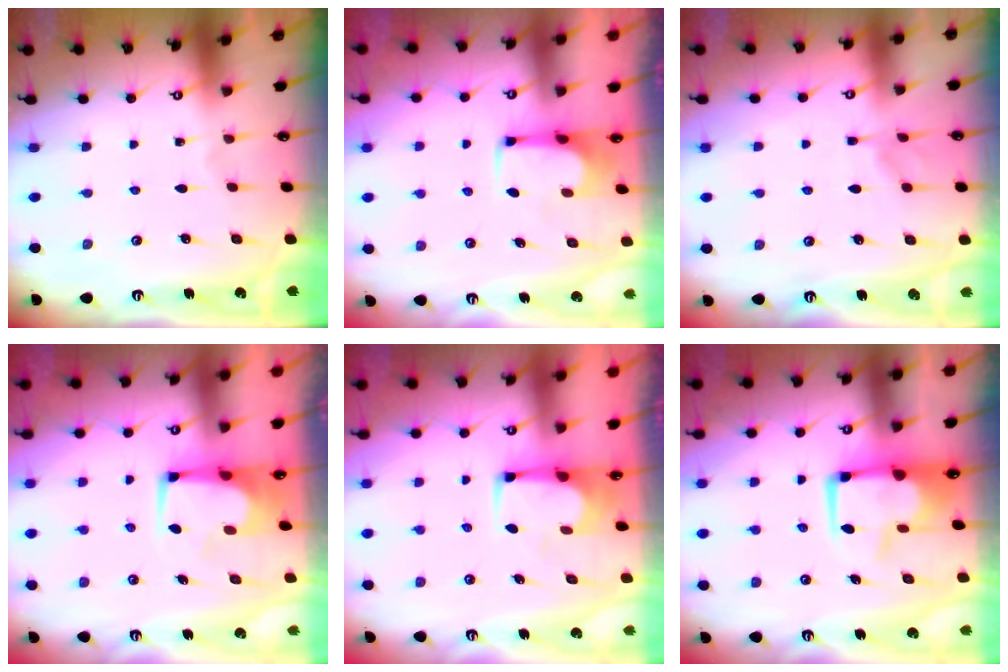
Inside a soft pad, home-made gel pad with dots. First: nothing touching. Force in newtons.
{"total": 3.7, "press": 3.6, "slide": 0.7}
{"total": 3.5, "press": 3.5, "slide": 0.4}
{"total": 1.6, "press": 1.5, "slide": 0.2}
{"total": 1.6, "press": 1.6, "slide": 0.3}
{"total": 4.9, "press": 4.6, "slide": 1.8}